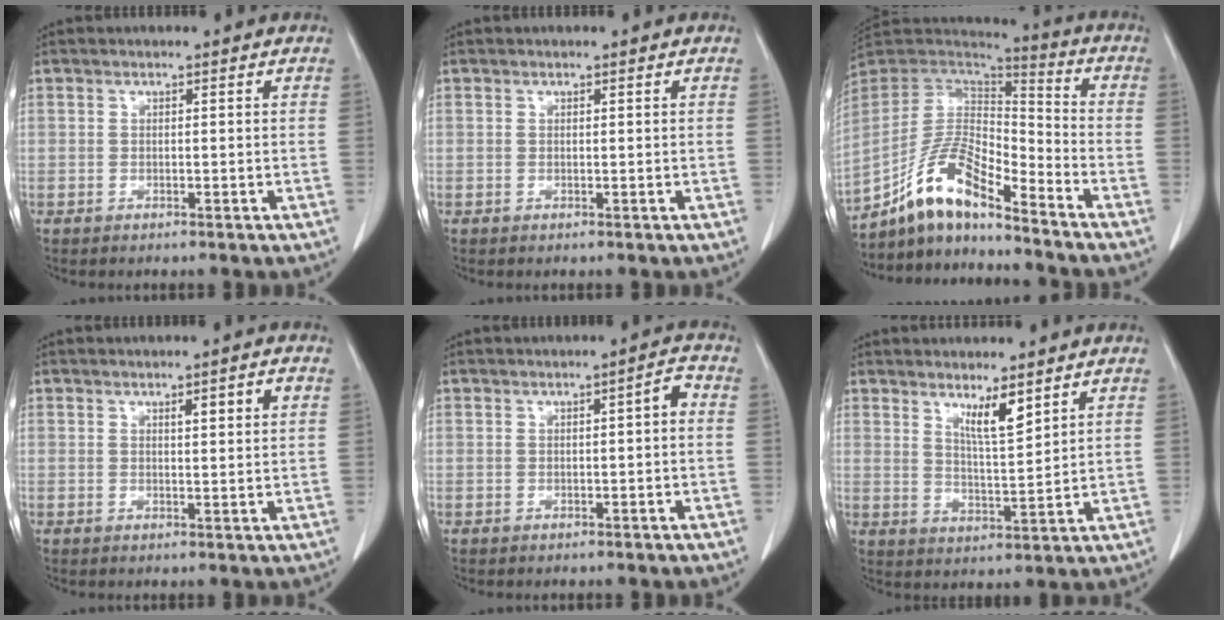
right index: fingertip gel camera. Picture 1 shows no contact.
{"total": 0.0}
{"total": 13.1, "force": [-9.7, 3.0, 8.2], "torque": [-0.168, 0.021, -0.181]}
{"total": 3.1, "force": [1.3, 0.3, 2.8], "torque": [-0.043, 0.002, 0.018]}
{"total": 2.3, "force": [0.1, 0.4, 2.2], "torque": [-0.030, 0.008, -0.001]}
{"total": 5.2, "force": [3.5, 0.5, 3.8], "torque": [-0.067, -0.015, 0.065]}